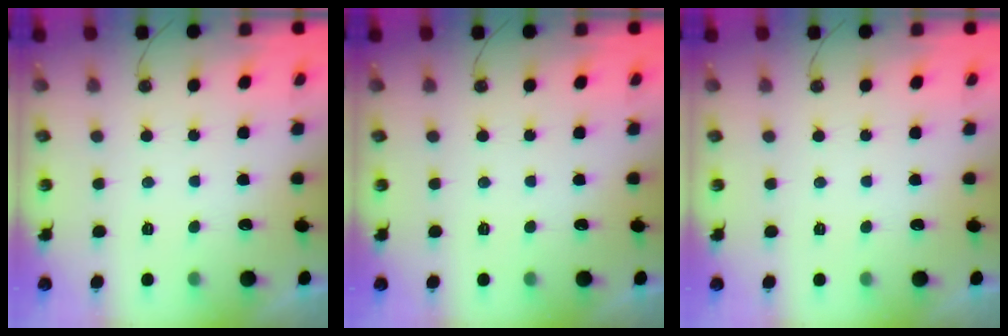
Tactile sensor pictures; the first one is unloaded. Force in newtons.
{"total": 0.0}
{"total": 0.0}